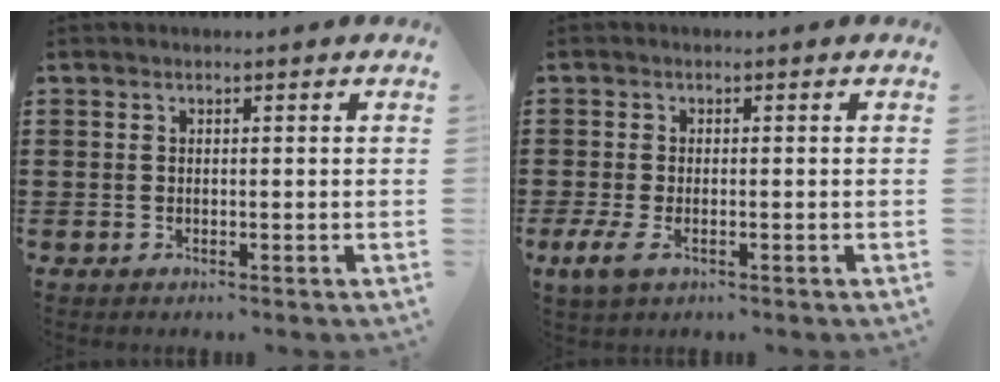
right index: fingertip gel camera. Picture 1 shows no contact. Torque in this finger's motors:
{"motor_torque": [1.52, 0.62, 0.15, 0.09]}